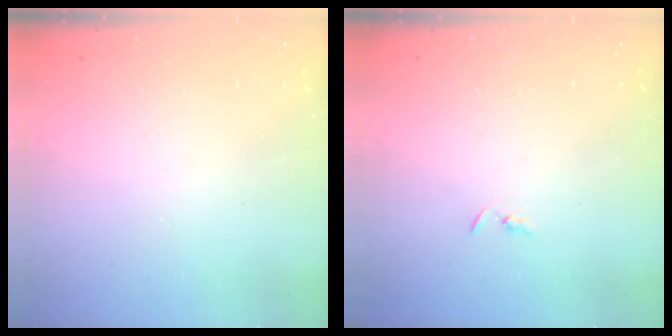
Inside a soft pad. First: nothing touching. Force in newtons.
{"total": 2.1, "press": 2.1, "slide": 0.3}